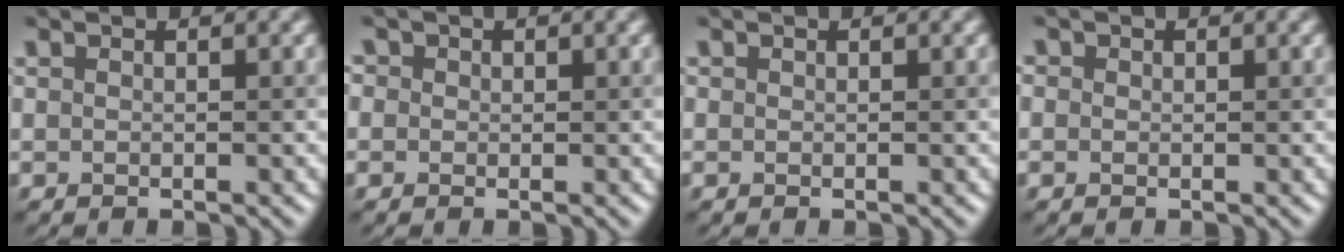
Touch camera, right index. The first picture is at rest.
{"total": 2.0, "force": [0.9, 1.7, 0.7], "torque": [-0.010, 0.013, -0.007]}
{"total": 0.0}
{"total": 0.8, "force": [0.3, 0.7, 0.2], "torque": [-0.001, -0.001, -0.005]}